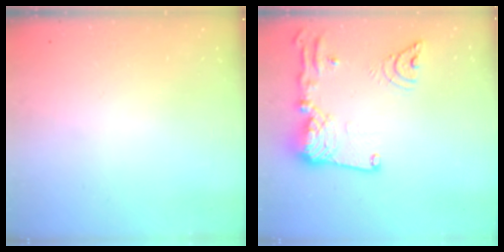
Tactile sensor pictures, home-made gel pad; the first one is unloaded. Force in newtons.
{"total": 20.1, "press": 19.9, "slide": 2.3}